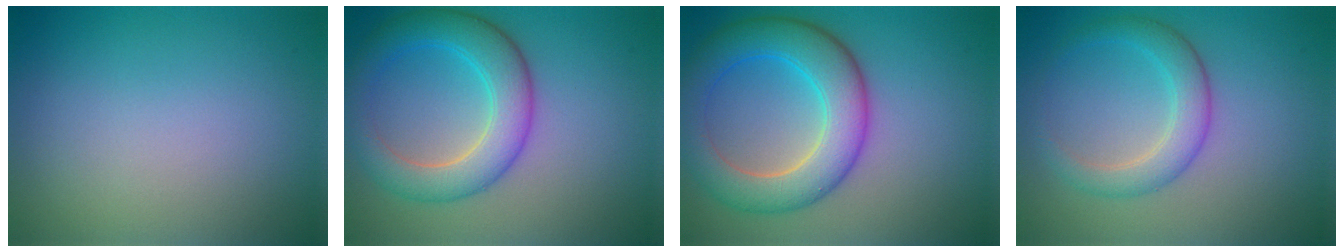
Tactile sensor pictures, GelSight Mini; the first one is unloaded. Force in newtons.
{"total": 5.9, "press": 5.9, "slide": 0.1}
{"total": 7.3, "press": 7.3, "slide": 0.1}
{"total": 2.6, "press": 2.6, "slide": 0.2}